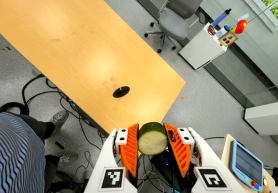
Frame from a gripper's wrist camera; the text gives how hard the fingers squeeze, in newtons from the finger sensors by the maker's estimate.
{"total": 13.3, "left": 11.7, "right": 15.0}